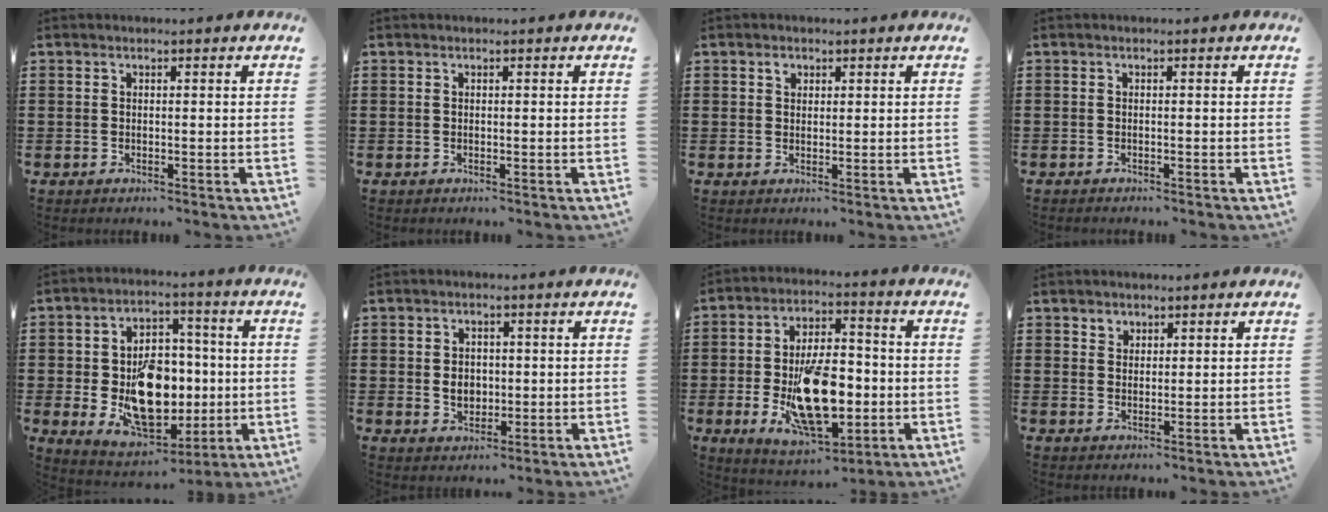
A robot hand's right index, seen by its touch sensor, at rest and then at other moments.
{"total": 0.0}
{"total": 1.3, "force": [0.6, 1.0, 0.6], "torque": [-0.013, 0.003, 0.012]}
{"total": 0.7, "force": [-0.7, -0.1, 0.0], "torque": [0.000, -0.003, -0.014]}
{"total": 13.5, "force": [-1.5, 9.2, 9.8], "torque": [-0.161, 0.001, -0.018]}
{"total": 3.5, "force": [-0.1, 2.7, 2.2], "torque": [-0.041, 0.005, -0.006]}
{"total": 15.1, "force": [-3.2, 7.2, 12.9], "torque": [-0.227, -0.009, -0.052]}
{"total": 1.9, "force": [1.3, 1.4, -0.1], "torque": [0.003, 0.003, 0.024]}